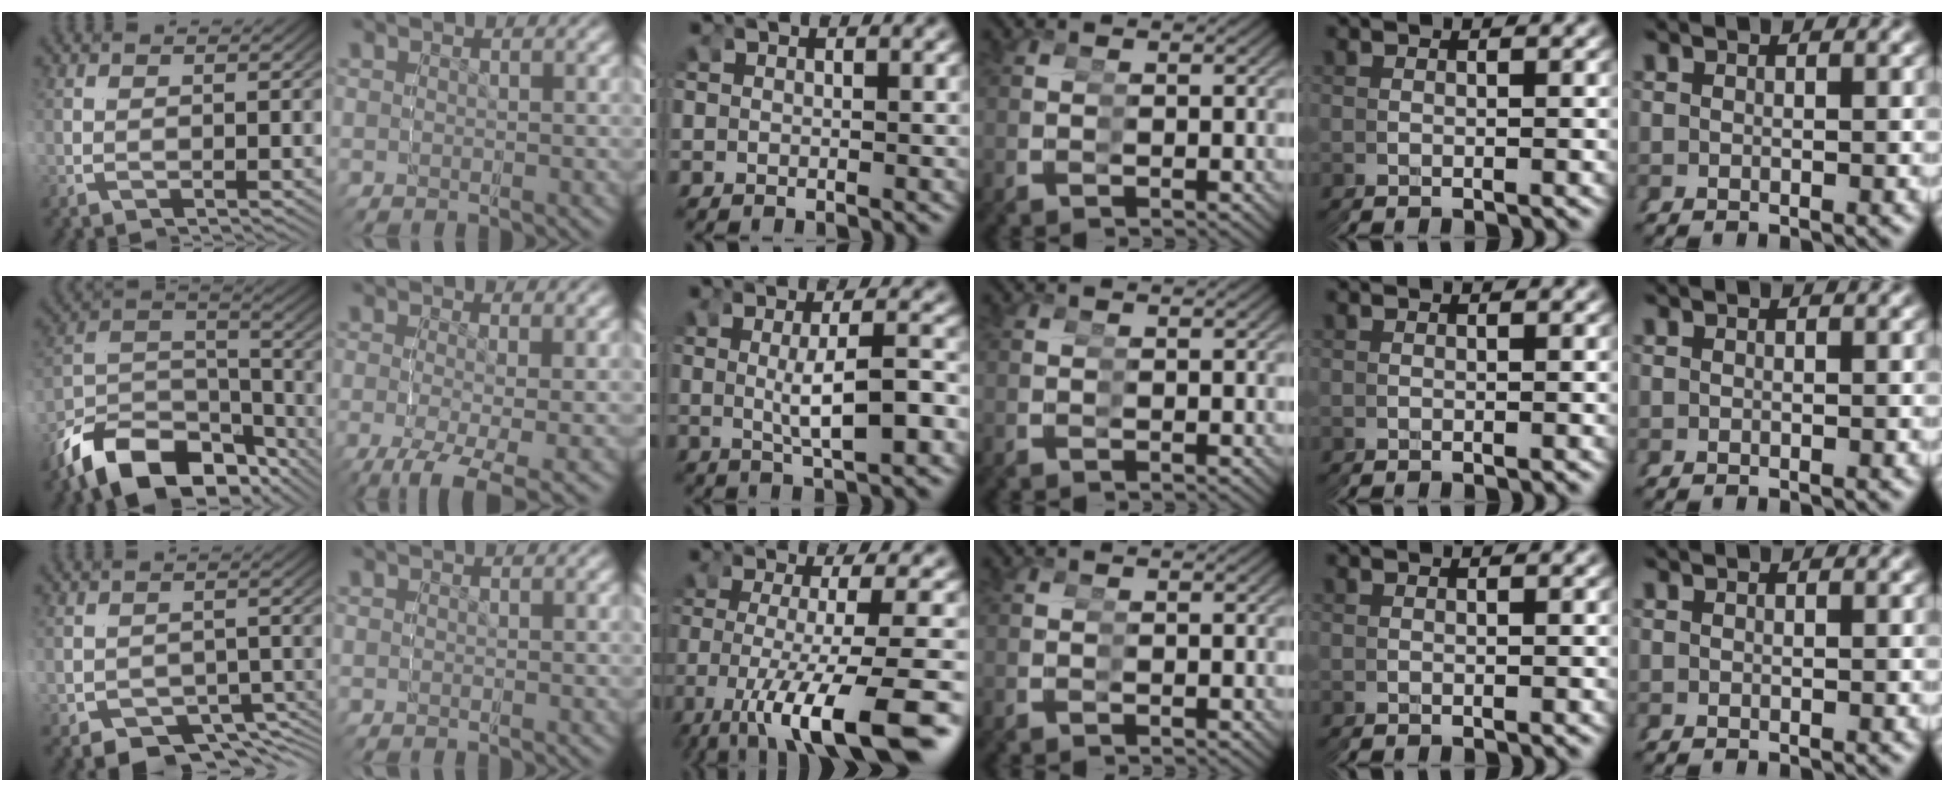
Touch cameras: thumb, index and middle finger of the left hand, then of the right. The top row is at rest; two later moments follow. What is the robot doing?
{"motion": "grasp_and_lifting", "object": "glue stick"}